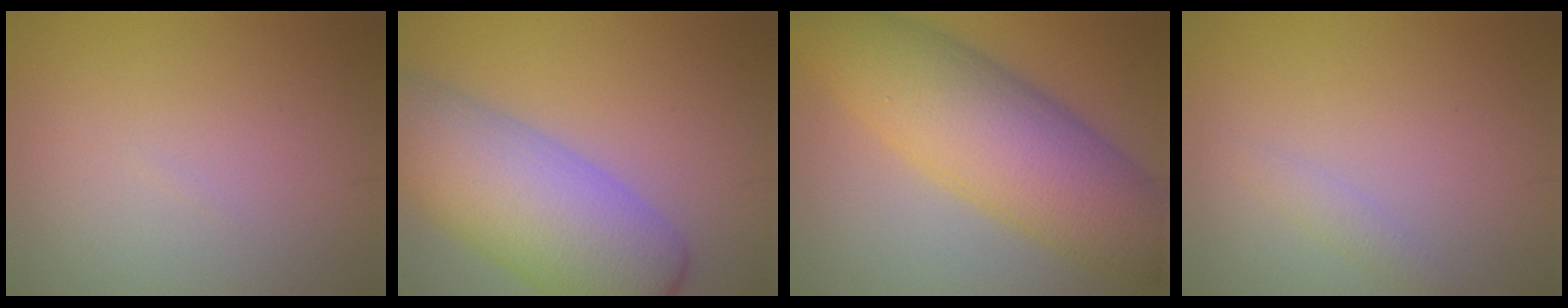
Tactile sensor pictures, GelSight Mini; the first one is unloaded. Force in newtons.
{"total": 10.6, "press": 10.6, "slide": 0.4}
{"total": 11.3, "press": 11.2, "slide": 0.1}
{"total": 1.1, "press": 1.1, "slide": 0.0}